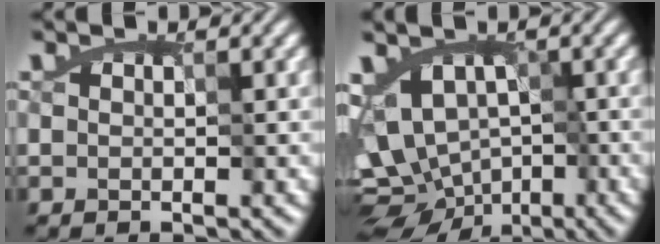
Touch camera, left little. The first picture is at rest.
{"total": 8.9, "force": [-3.4, 6.6, 4.7], "torque": [-0.062, 0.000, -0.040]}